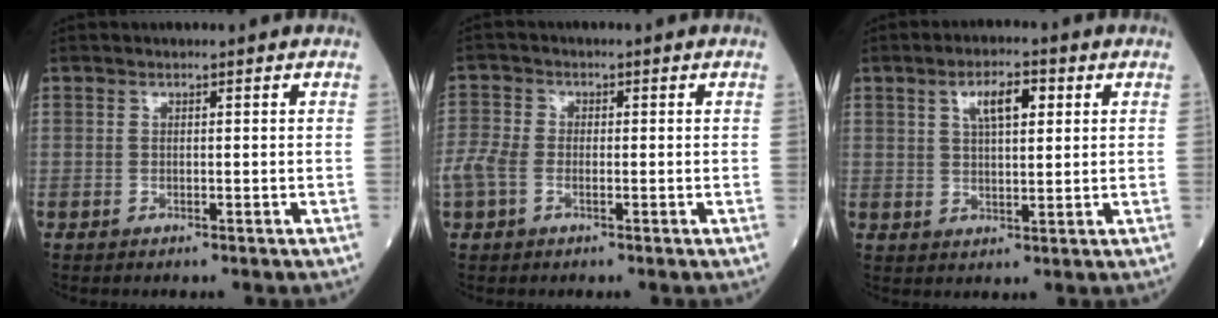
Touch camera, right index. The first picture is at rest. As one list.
[{"total": 4.9, "force": [-1.3, 3.0, 3.6], "torque": [-0.107, 0.008, -0.029]}, {"total": 5.8, "force": [2.3, 1.9, 4.9], "torque": [-0.086, 0.009, 0.040]}]